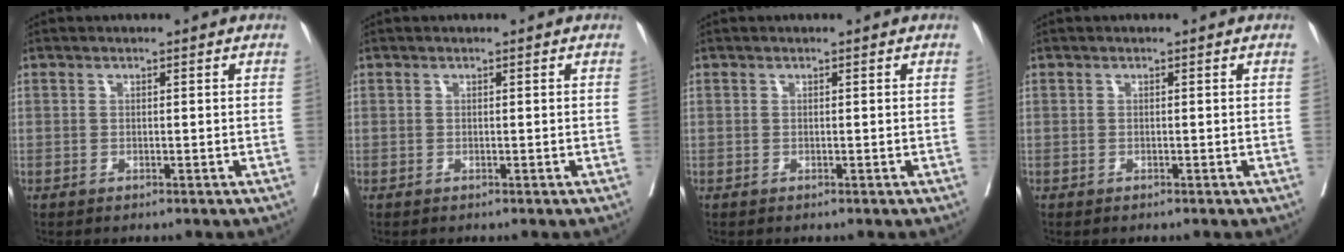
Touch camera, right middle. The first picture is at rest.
{"total": 0.0}
{"total": 0.0}
{"total": 0.0}